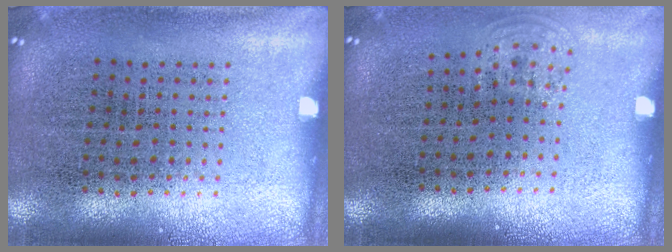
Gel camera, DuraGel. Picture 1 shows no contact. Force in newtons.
{"total": 0.8, "press": 0.6, "slide": 0.5}